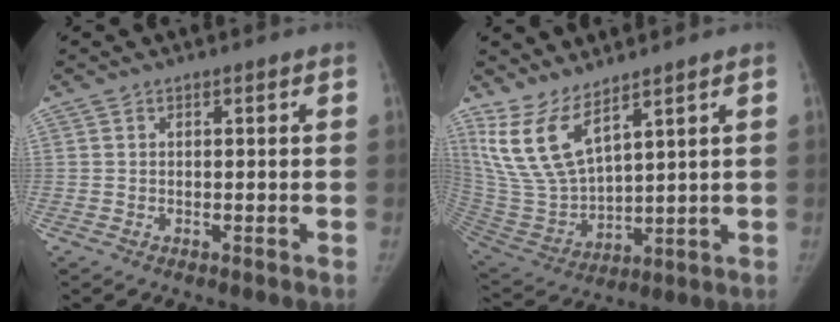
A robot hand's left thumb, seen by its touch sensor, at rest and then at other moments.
{"total": 12.0, "force": [8.4, 4.2, 7.5], "torque": [-0.148, -0.051, 0.196]}